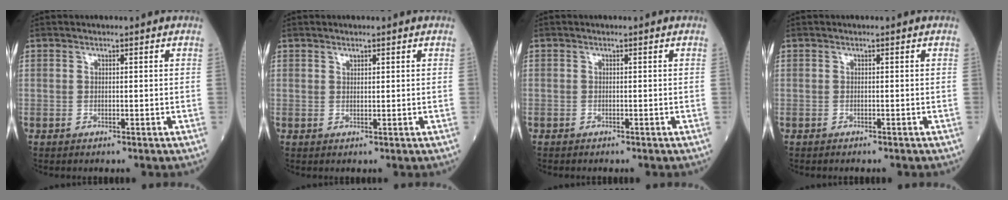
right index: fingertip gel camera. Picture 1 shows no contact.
{"total": 0.8, "force": [0.6, 0.4, 0.3], "torque": [-0.007, -0.001, 0.010]}
{"total": 0.8, "force": [-0.6, 0.4, 0.2], "torque": [-0.008, 0.000, -0.011]}
{"total": 1.2, "force": [-1.0, 0.3, 0.5], "torque": [-0.014, -0.004, -0.012]}